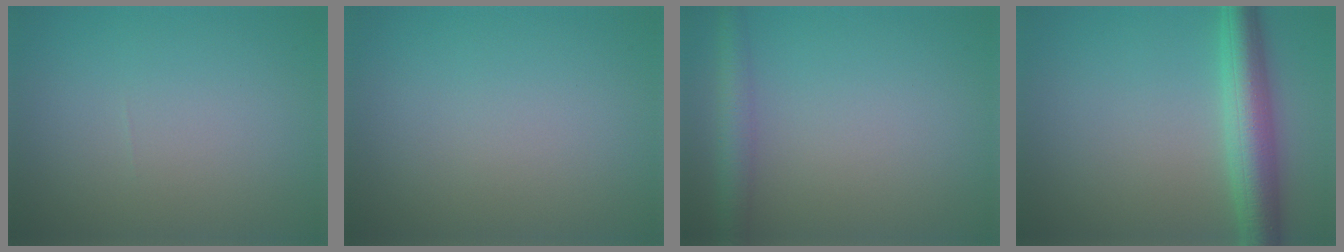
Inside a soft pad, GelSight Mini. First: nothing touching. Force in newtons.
{"total": 0.0}
{"total": 3.0, "press": 3.0, "slide": 0.1}
{"total": 5.6, "press": 5.6, "slide": 0.2}